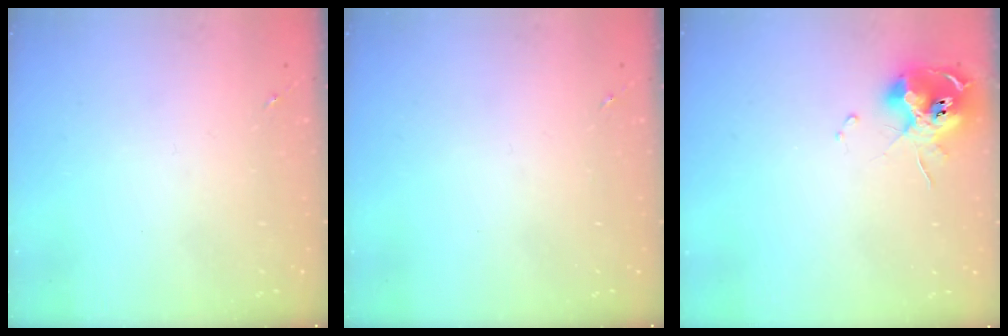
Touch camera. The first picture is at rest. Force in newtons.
{"total": 0.0}
{"total": 11.5, "press": 11.4, "slide": 1.8}